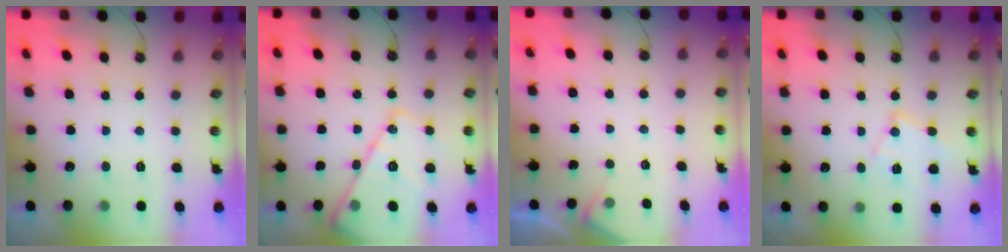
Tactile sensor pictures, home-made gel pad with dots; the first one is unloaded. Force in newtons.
{"total": 15.7, "press": 15.6, "slide": 1.7}
{"total": 4.3, "press": 4.2, "slide": 0.6}
{"total": 10.3, "press": 10.2, "slide": 0.8}